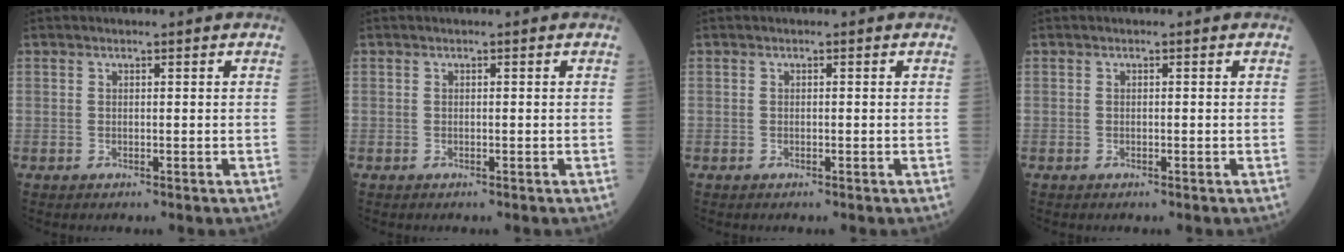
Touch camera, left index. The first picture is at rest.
{"total": 0.0}
{"total": 0.0}
{"total": 0.0}